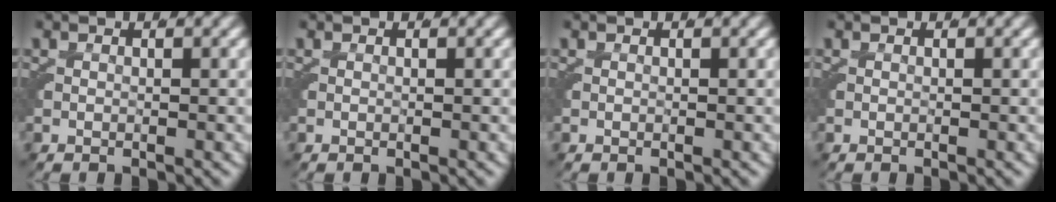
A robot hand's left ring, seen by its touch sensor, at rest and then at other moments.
{"total": 0.0}
{"total": 0.0}
{"total": 0.0}